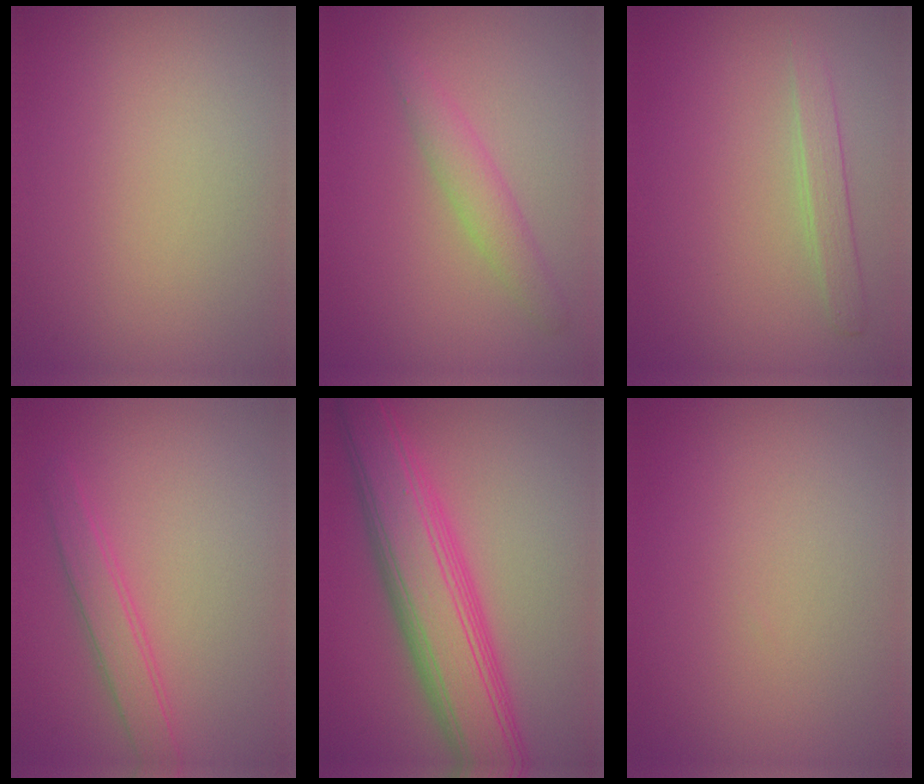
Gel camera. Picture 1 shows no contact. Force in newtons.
{"total": 2.3, "press": 2.3, "slide": 0.0}
{"total": 1.7, "press": 1.7, "slide": 0.0}
{"total": 2.4, "press": 2.4, "slide": 0.1}
{"total": 8.9, "press": 8.9, "slide": 0.0}
{"total": 0.0}